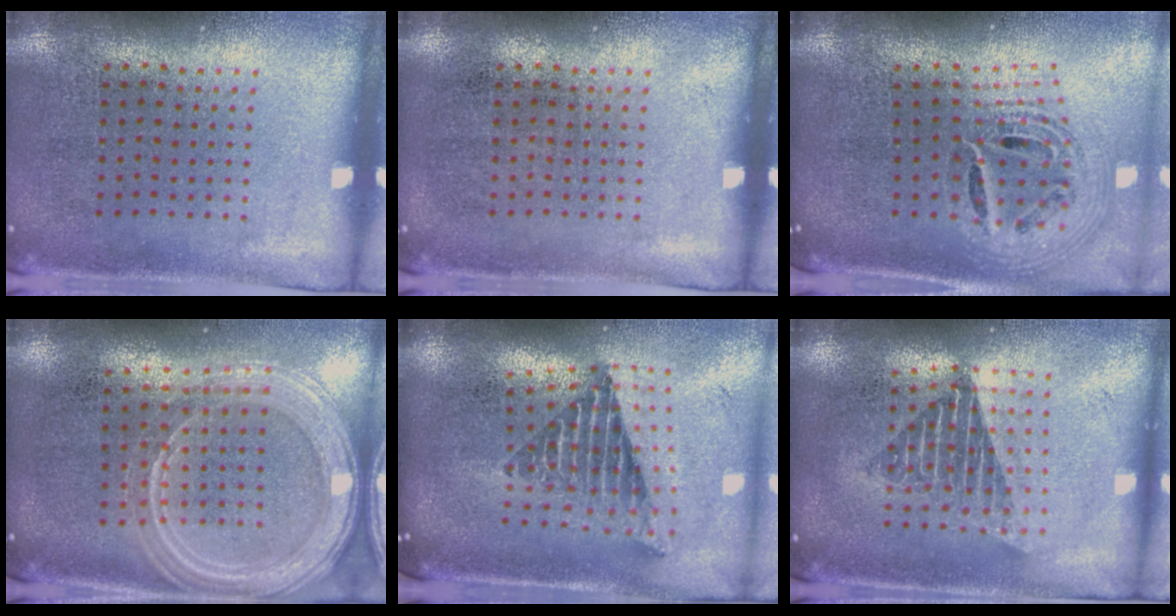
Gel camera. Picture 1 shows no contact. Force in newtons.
{"total": 0.0}
{"total": 2.1, "press": 1.7, "slide": 1.4}
{"total": 1.7, "press": 1.6, "slide": 0.4}
{"total": 2.5, "press": 1.7, "slide": 1.9}
{"total": 1.7, "press": 1.4, "slide": 1.1}